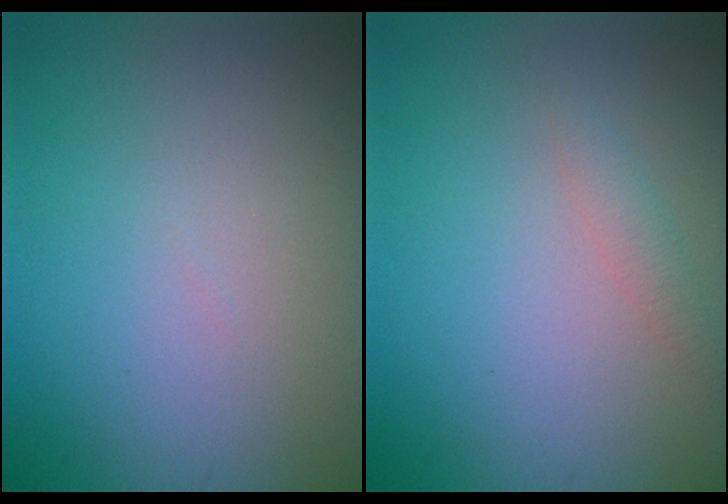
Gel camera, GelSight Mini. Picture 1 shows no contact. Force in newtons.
{"total": 1.1, "press": 1.1, "slide": 0.0}